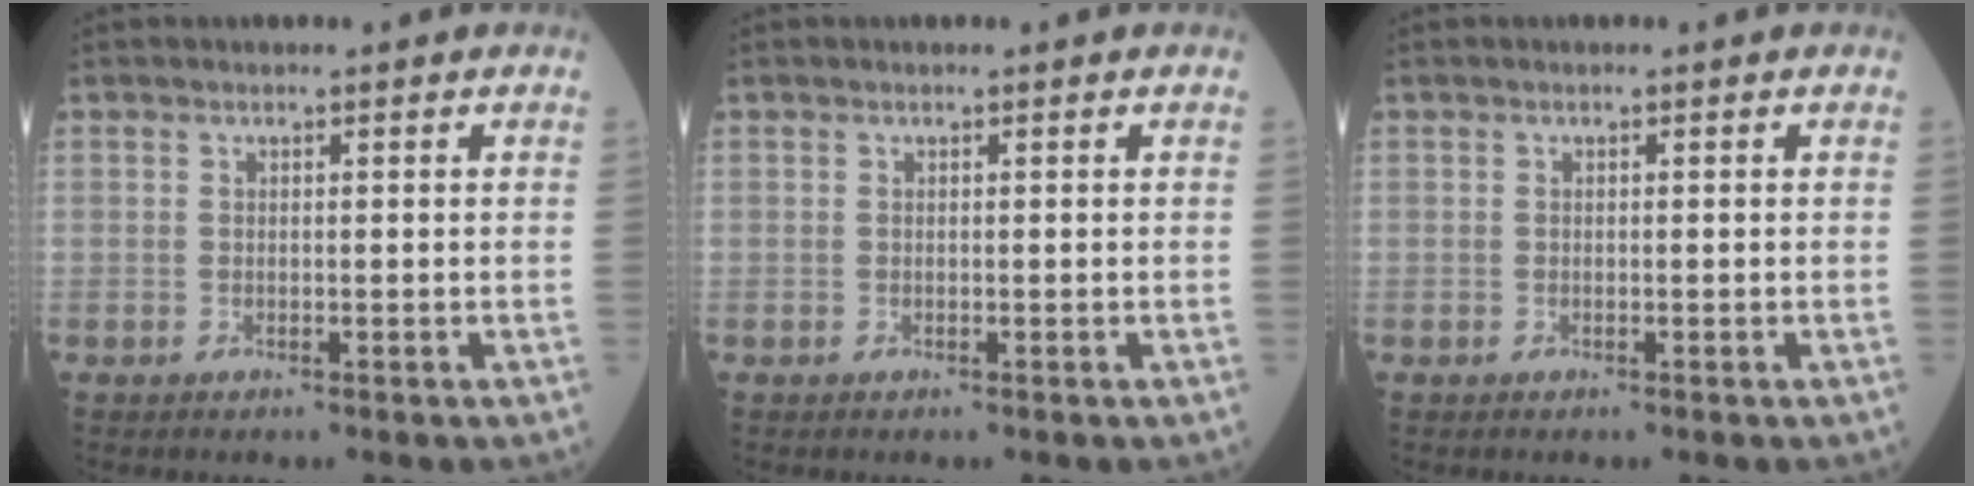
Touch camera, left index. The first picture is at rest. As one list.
[{"total": 0.0}, {"total": 0.0}]